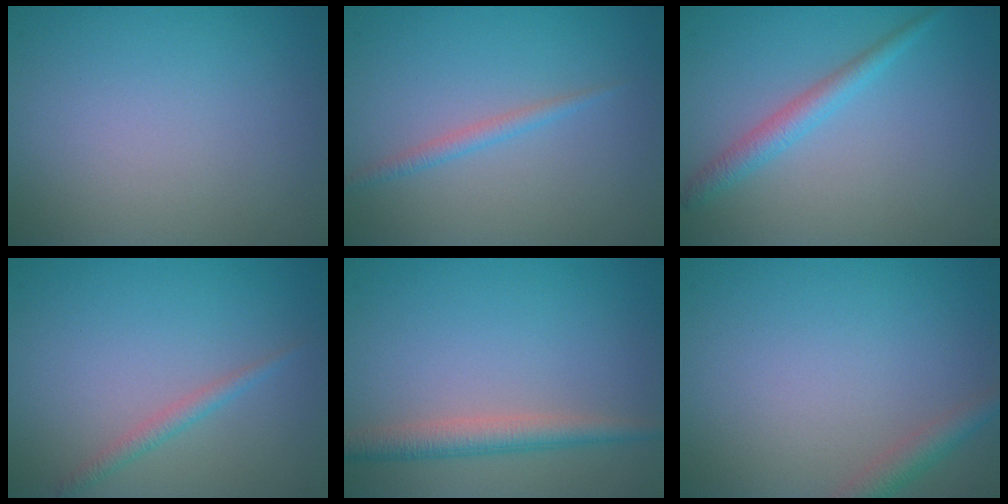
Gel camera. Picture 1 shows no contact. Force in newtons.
{"total": 1.2, "press": 1.2, "slide": 0.0}
{"total": 2.2, "press": 2.2, "slide": 0.1}
{"total": 1.3, "press": 1.3, "slide": 0.1}
{"total": 3.0, "press": 3.0, "slide": 0.1}
{"total": 2.1, "press": 2.1, "slide": 0.1}